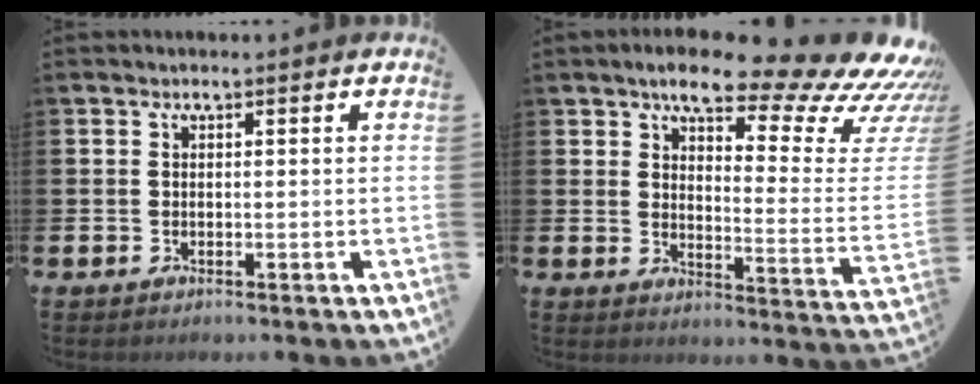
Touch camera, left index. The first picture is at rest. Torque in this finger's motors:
{"motor_torque": [1.07, -1.07, 1.05, 0.21]}